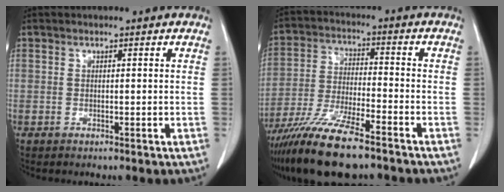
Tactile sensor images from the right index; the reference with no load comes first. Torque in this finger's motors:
{"motor_torque": [1.05, -1.09, 0.69, 0.21]}